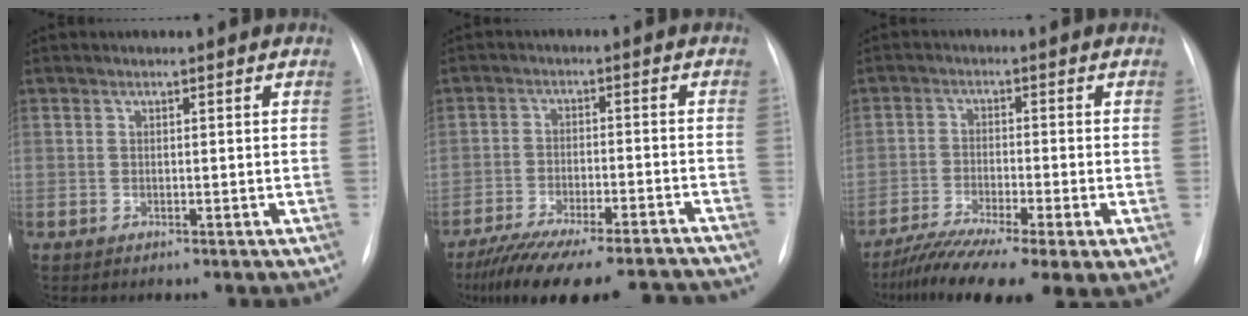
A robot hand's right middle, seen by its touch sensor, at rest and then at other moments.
{"total": 20.4, "force": [-18.0, 3.5, 8.9], "torque": [-0.137, -0.015, -0.255]}
{"total": 12.0, "force": [-7.9, 1.6, 8.9], "torque": [-0.152, -0.023, -0.133]}